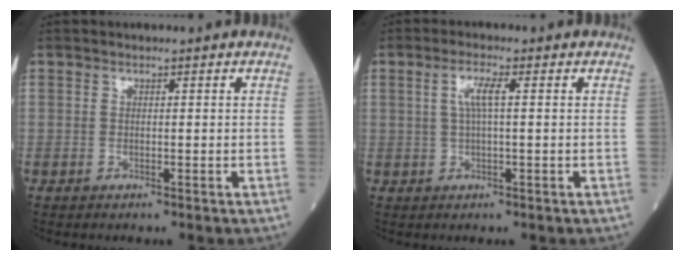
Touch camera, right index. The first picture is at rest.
{"total": 3.2, "force": [0.7, 0.3, 3.1], "torque": [-0.066, 0.008, 0.016]}